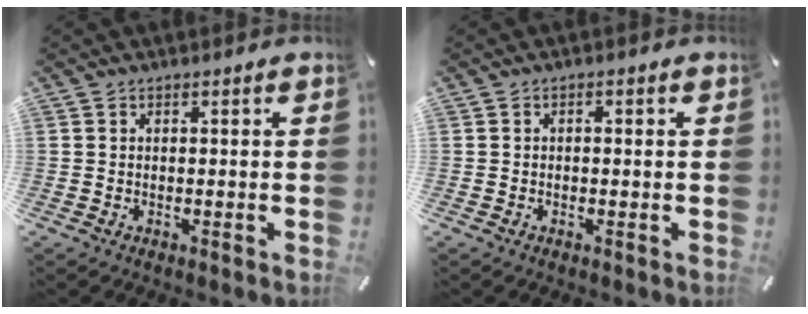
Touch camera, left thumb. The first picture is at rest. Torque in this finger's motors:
{"motor_torque": [-0.07, -0.47, -0.12, 0.15, 0.00]}